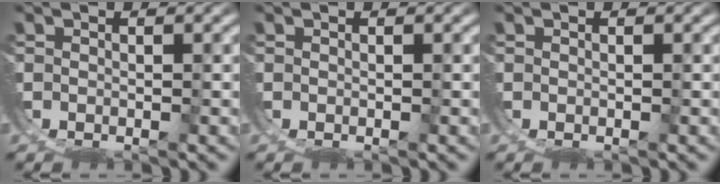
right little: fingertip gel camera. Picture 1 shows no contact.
{"total": 0.0}
{"total": 0.0}